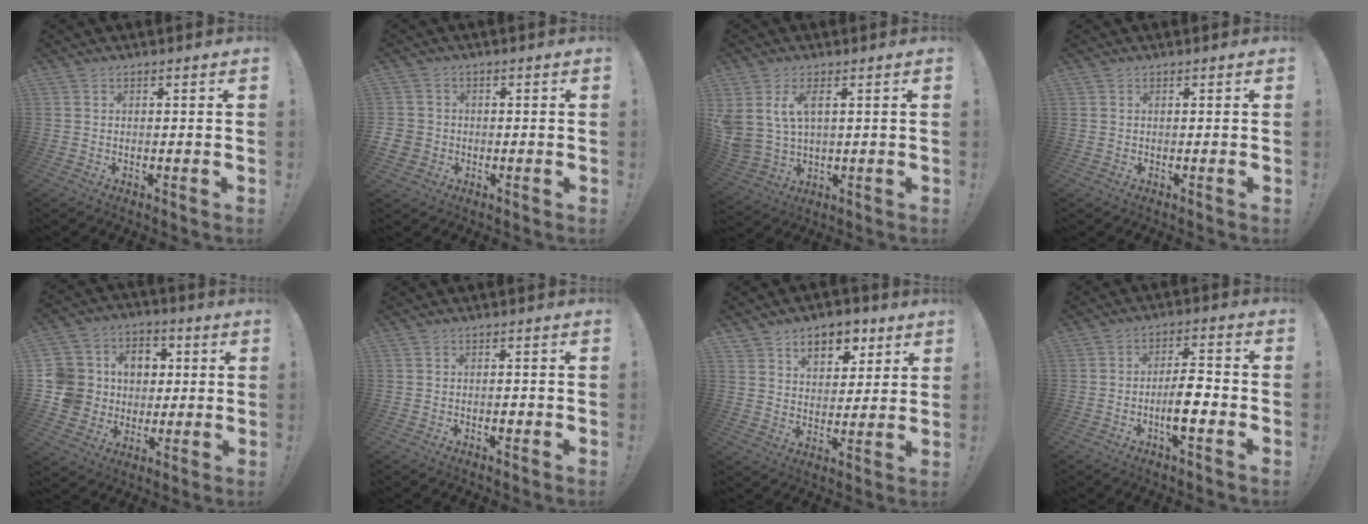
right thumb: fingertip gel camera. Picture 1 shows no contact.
{"total": 4.3, "force": [-0.9, 4.0, 1.2], "torque": [-0.037, 0.006, -0.016]}
{"total": 8.1, "force": [3.6, 4.4, 5.8], "torque": [-0.121, -0.014, 0.071]}
{"total": 0.0}
{"total": 13.6, "force": [1.0, 13.0, 4.0], "torque": [-0.068, 0.004, 0.051]}
{"total": 1.4, "force": [-0.7, 0.9, 0.8], "torque": [-0.003, -0.003, -0.015]}
{"total": 10.1, "force": [5.9, 6.7, 4.8], "torque": [-0.070, -0.028, 0.111]}
{"total": 9.0, "force": [-2.9, 2.6, 8.1], "torque": [-0.142, 0.006, -0.056]}